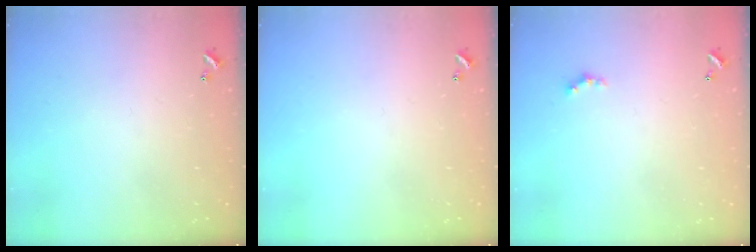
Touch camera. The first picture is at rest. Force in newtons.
{"total": 0.0}
{"total": 1.6, "press": 1.6, "slide": 0.4}